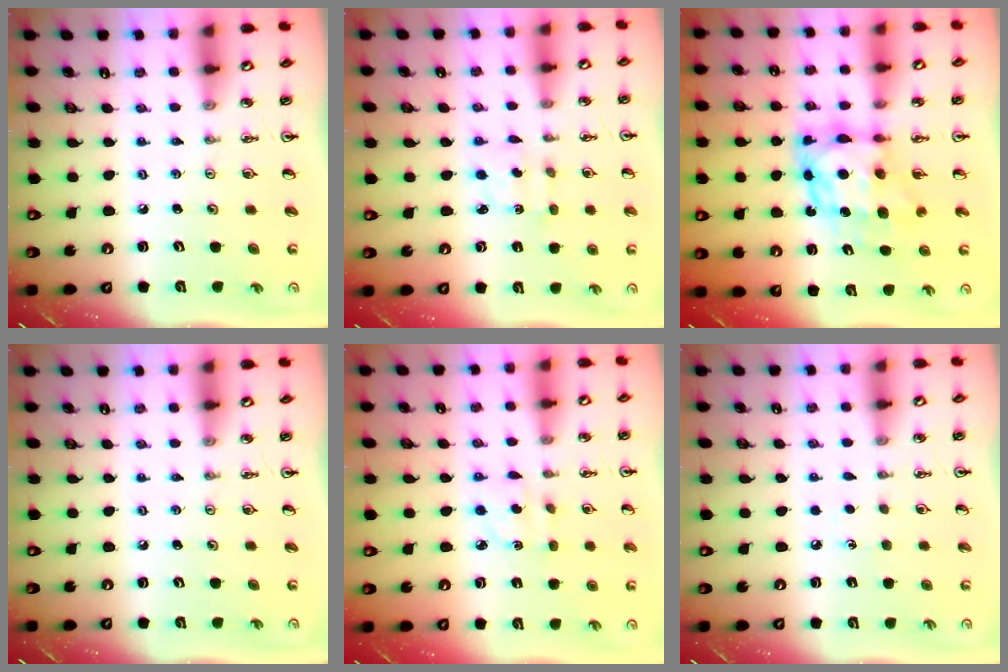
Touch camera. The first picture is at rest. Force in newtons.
{"total": 2.4, "press": 2.4, "slide": 0.6}
{"total": 9.6, "press": 9.5, "slide": 1.2}
{"total": 0.0}
{"total": 2.0, "press": 2.0, "slide": 0.4}
{"total": 3.7, "press": 3.6, "slide": 0.5}